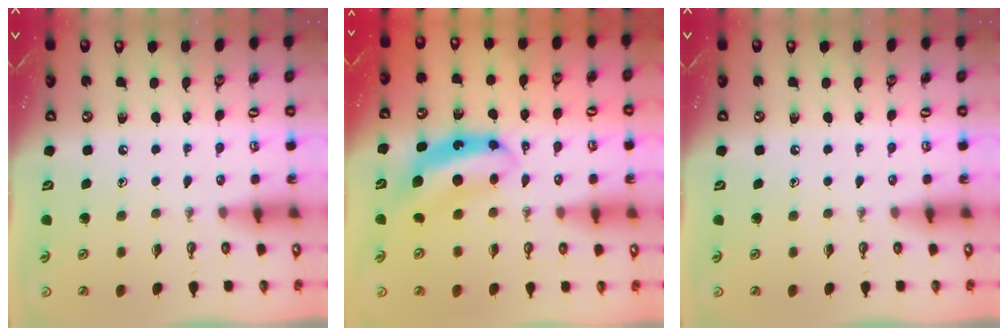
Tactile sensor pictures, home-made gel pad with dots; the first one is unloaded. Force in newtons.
{"total": 7.7, "press": 7.7, "slide": 0.7}
{"total": 0.0}